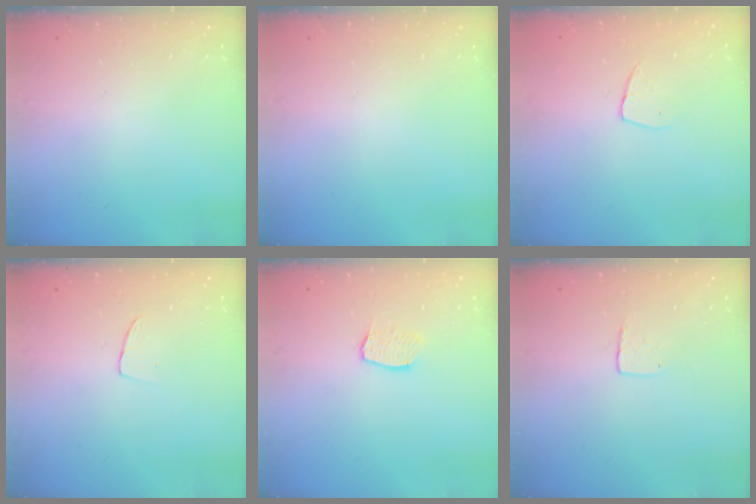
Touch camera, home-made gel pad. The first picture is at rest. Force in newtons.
{"total": 0.0}
{"total": 5.6, "press": 5.5, "slide": 0.5}
{"total": 2.9, "press": 2.9, "slide": 0.2}
{"total": 6.1, "press": 6.1, "slide": 0.2}
{"total": 3.7, "press": 3.7, "slide": 0.3}